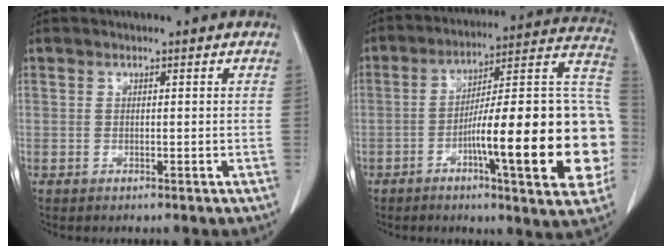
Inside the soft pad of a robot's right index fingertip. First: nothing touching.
{"total": 25.7, "force": [-5.5, 3.0, 24.9], "torque": [-0.273, 0.020, -0.080]}